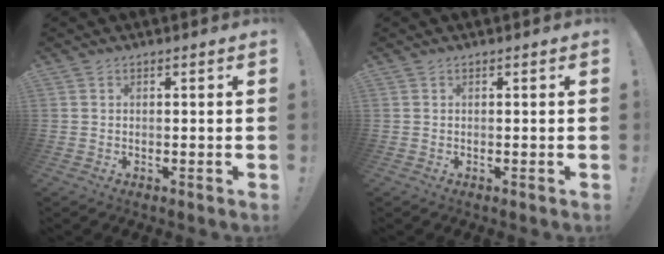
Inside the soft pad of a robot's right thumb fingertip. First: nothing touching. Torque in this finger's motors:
{"motor_torque": [0.00, 0.00, -0.12, 0.12, 0.00]}